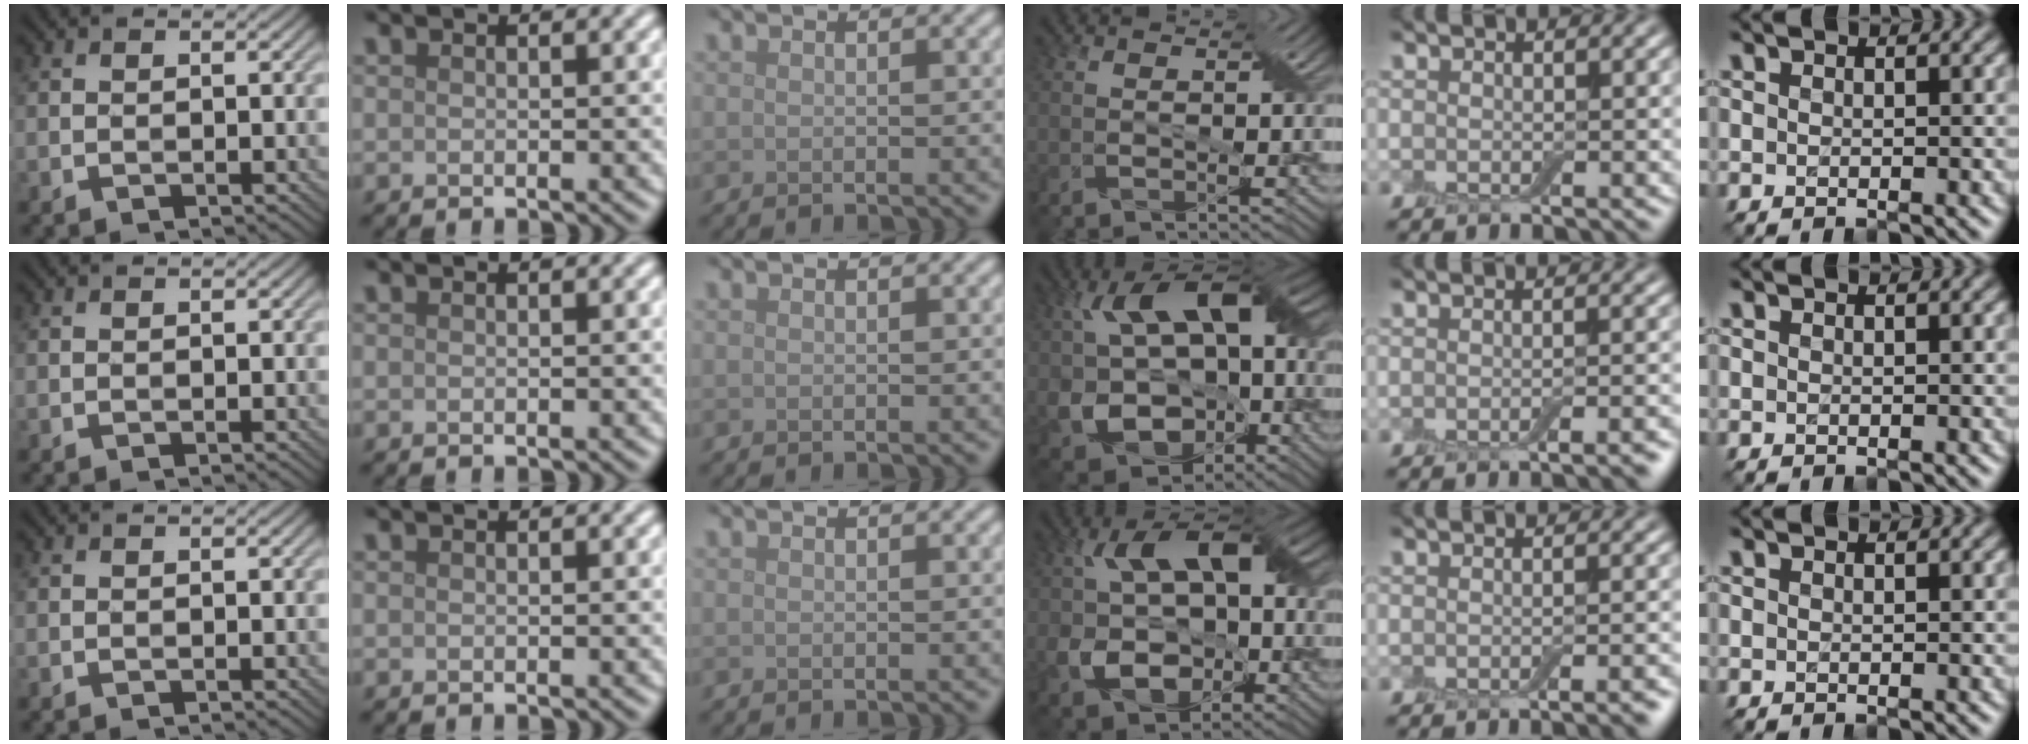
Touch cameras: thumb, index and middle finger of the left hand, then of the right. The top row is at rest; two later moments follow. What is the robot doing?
{"motion": "extract", "object": "backpack"}